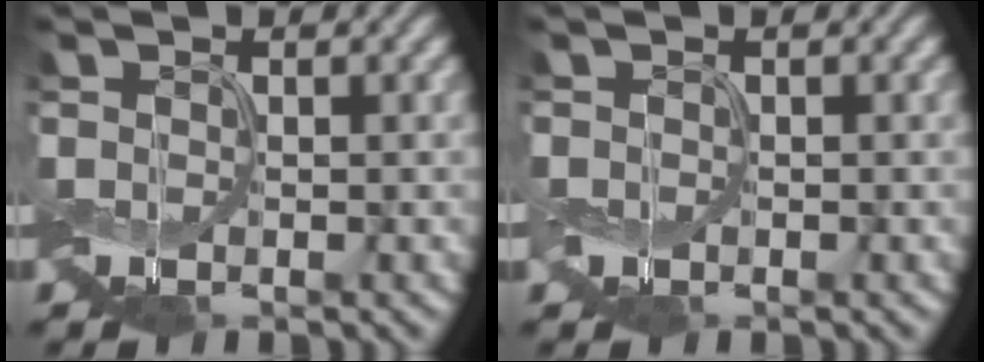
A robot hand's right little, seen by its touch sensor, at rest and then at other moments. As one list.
[{"total": 0.5, "force": [-0.2, 0.5, 0.1], "torque": [-0.004, 0.002, -0.003]}]